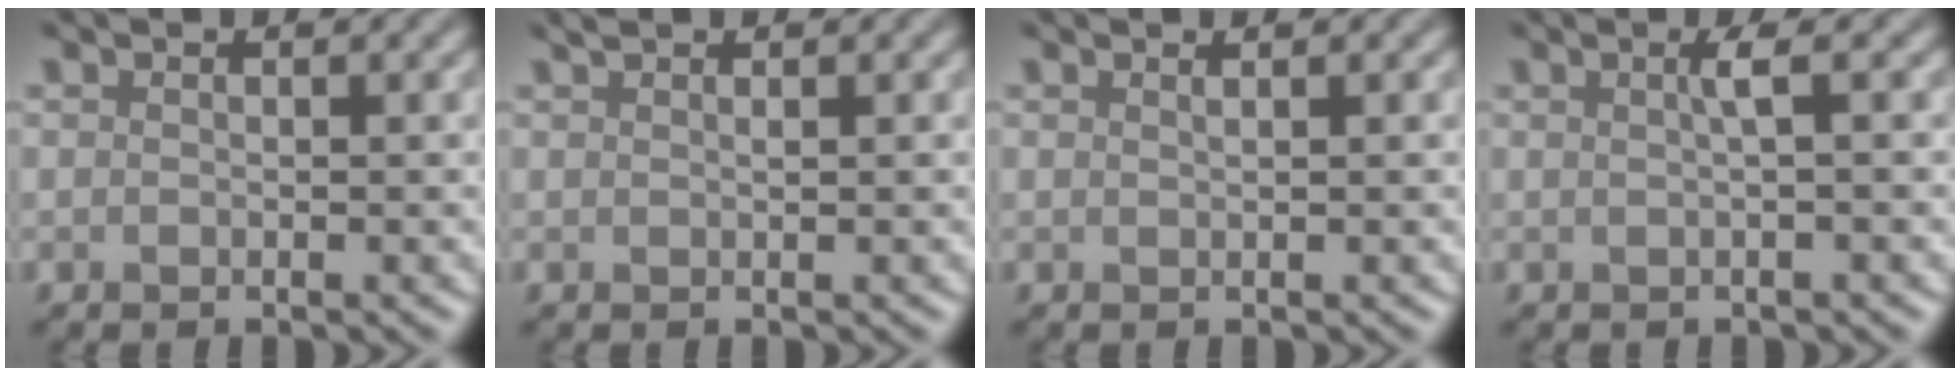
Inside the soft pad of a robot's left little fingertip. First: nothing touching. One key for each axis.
{"total": 0.8, "fx": 0.6, "fy": 0.1, "fz": 0.4, "tx": -0.006, "ty": 0.001, "tz": 0.012}
{"total": 0.5, "fx": 0.5, "fy": 0.2, "fz": 0.2, "tx": 0.003, "ty": -0.001, "tz": 0.005}
{"total": 1.5, "fx": 0.2, "fy": 0.3, "fz": 1.4, "tx": -0.024, "ty": 0.005, "tz": -0.002}